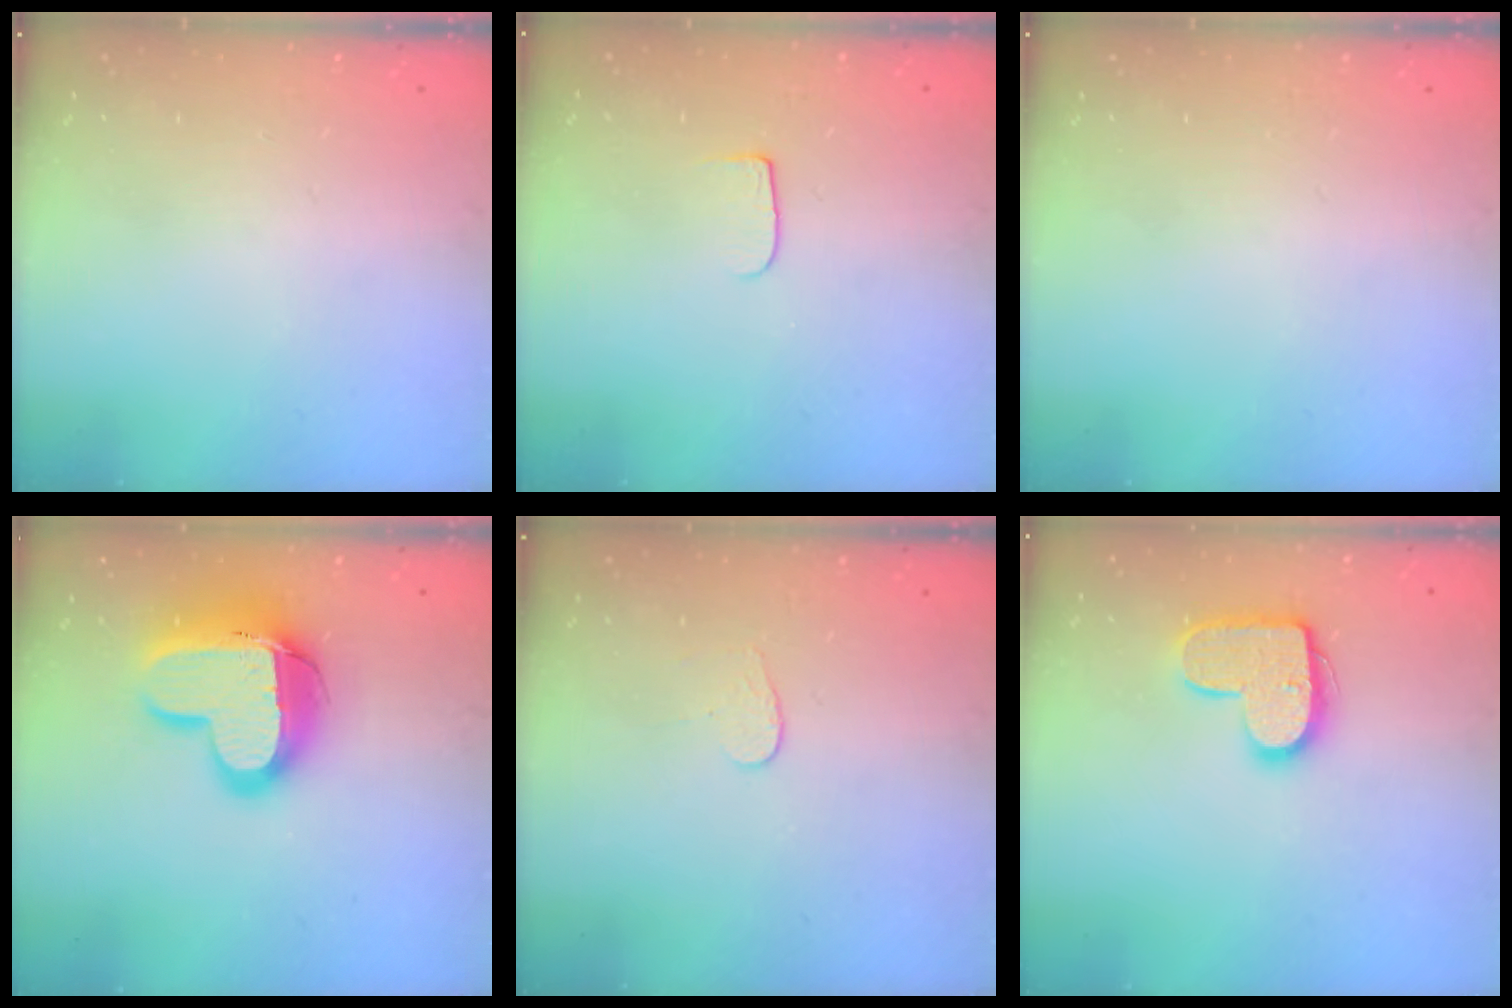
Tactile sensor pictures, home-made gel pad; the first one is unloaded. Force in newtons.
{"total": 5.3, "press": 5.2, "slide": 0.6}
{"total": 0.0}
{"total": 17.0, "press": 17.0, "slide": 1.2}
{"total": 3.8, "press": 3.8, "slide": 0.3}
{"total": 13.5, "press": 13.5, "slide": 0.6}